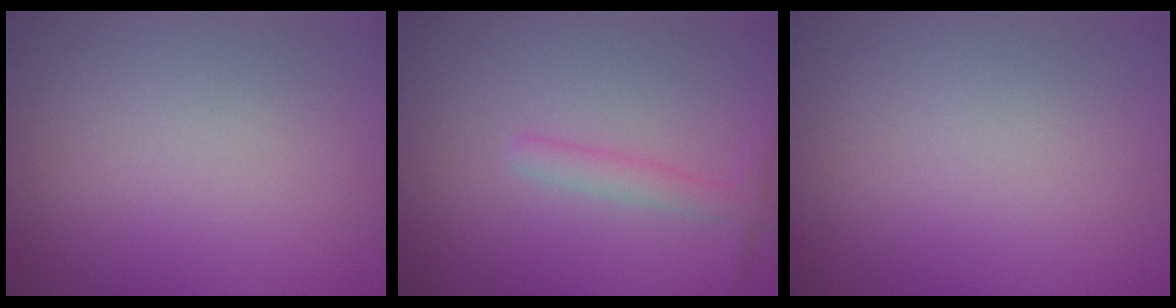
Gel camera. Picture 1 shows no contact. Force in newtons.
{"total": 1.6, "press": 1.6, "slide": 0.1}
{"total": 0.0}